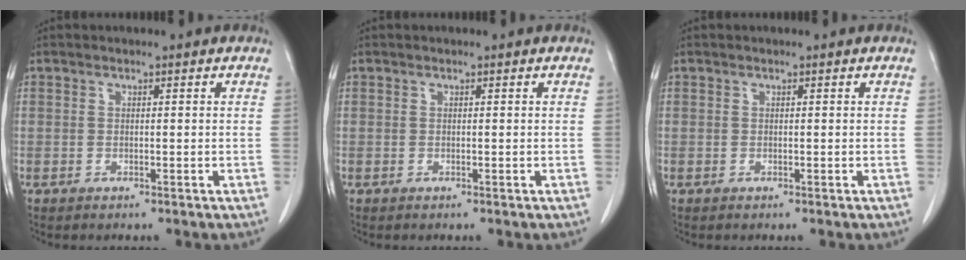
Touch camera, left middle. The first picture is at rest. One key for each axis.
{"total": 0.0}
{"total": 0.0}